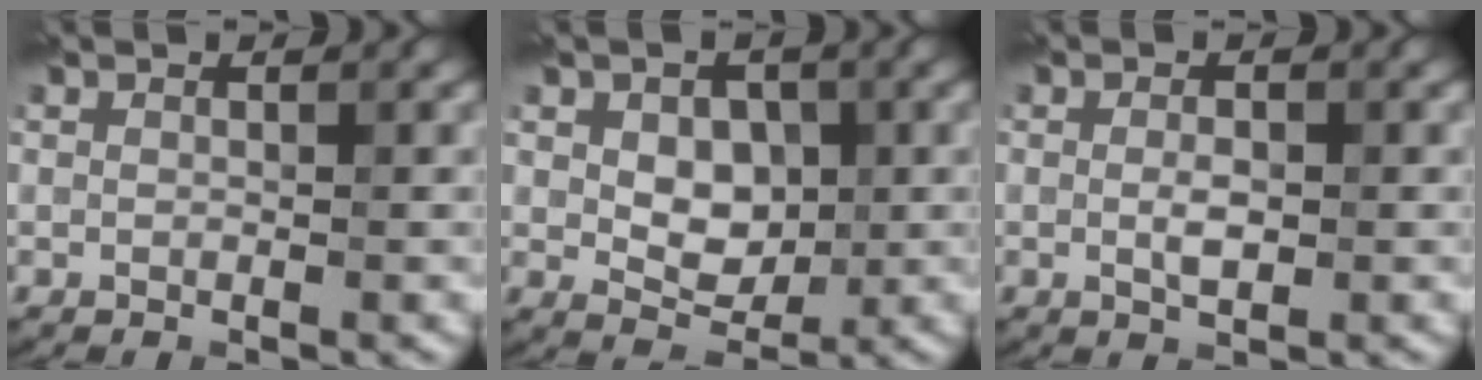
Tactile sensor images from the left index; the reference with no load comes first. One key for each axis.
{"total": 4.2, "fx": 0.2, "fy": 3.0, "fz": 3.0, "tx": -0.049, "ty": -0.009, "tz": 0.006}
{"total": 1.6, "fx": -0.4, "fy": 0.8, "fz": 1.3, "tx": -0.028, "ty": -0.005, "tz": -0.005}